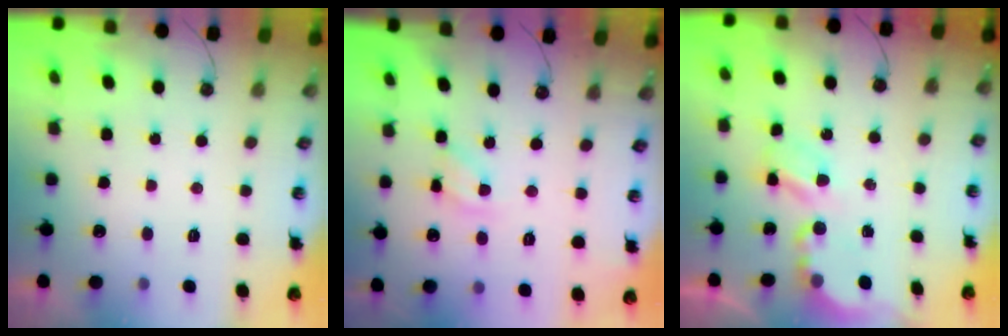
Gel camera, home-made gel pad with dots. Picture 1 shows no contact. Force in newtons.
{"total": 9.5, "press": 9.5, "slide": 0.6}
{"total": 5.6, "press": 5.6, "slide": 0.3}